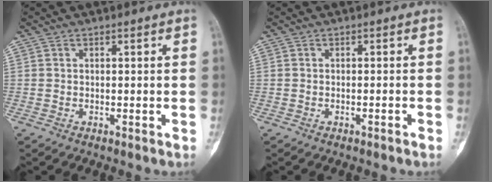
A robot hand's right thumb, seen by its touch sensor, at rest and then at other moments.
{"total": 1.0, "force": [-0.7, 0.0, 0.7], "torque": [-0.020, 0.007, -0.005]}